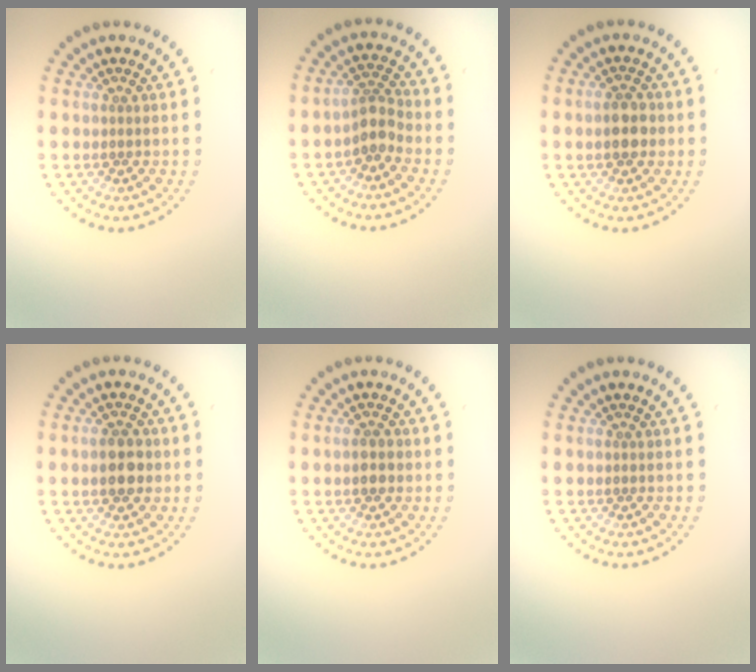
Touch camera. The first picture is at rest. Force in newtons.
{"total": 2.4, "press": 2.0, "slide": 1.4}
{"total": 2.7, "press": 2.7, "slide": 0.1}
{"total": 2.9, "press": 2.9, "slide": 0.1}
{"total": 1.6, "press": 1.6, "slide": 0.1}
{"total": 0.0}